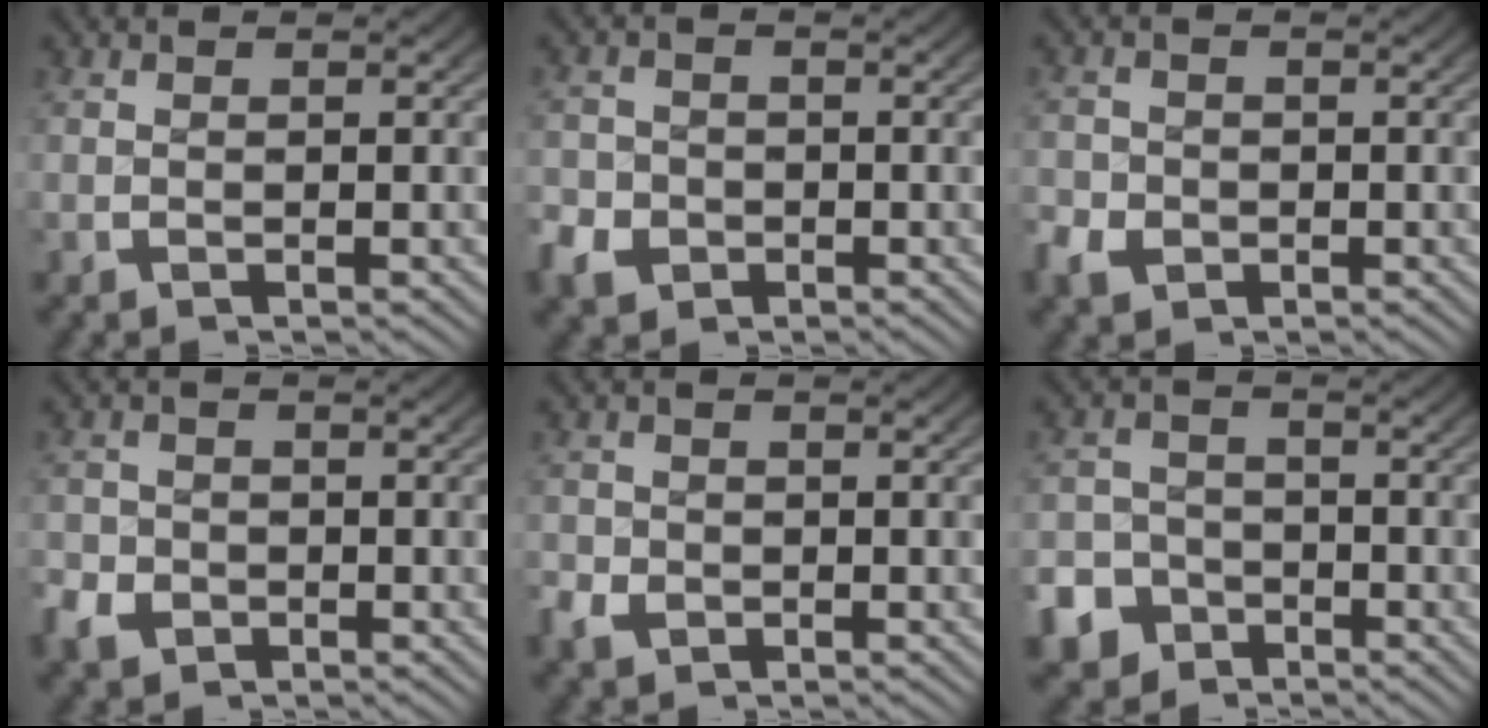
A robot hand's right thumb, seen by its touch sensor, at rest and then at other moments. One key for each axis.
{"total": 3.9, "fx": -2.3, "fy": 3.1, "fz": 0.7, "tx": -0.012, "ty": -0.017, "tz": -0.039}
{"total": 2.9, "fx": -1.7, "fy": 2.4, "fz": 0.4, "tx": -0.007, "ty": -0.010, "tz": -0.032}
{"total": 3.4, "fx": -2.0, "fy": 2.7, "fz": 0.5, "tx": -0.008, "ty": -0.012, "tz": -0.037}
{"total": 2.3, "fx": -1.4, "fy": 1.8, "fz": 0.2, "tx": -0.005, "ty": -0.009, "tz": -0.027}
{"total": 7.6, "fx": -4.9, "fy": 5.6, "fz": 1.4, "tx": -0.018, "ty": -0.034, "tz": -0.087}